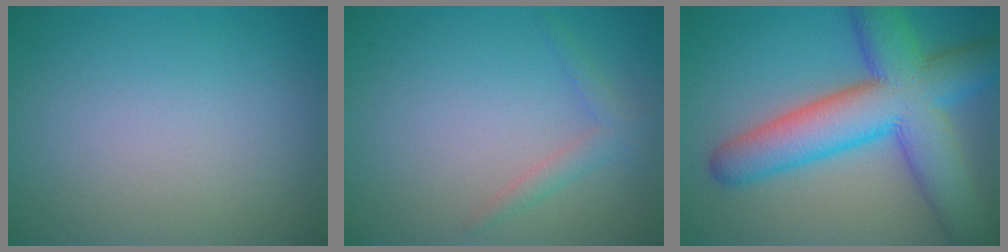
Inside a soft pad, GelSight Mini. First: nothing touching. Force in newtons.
{"total": 1.5, "press": 1.5, "slide": 0.1}
{"total": 11.0, "press": 11.0, "slide": 0.4}